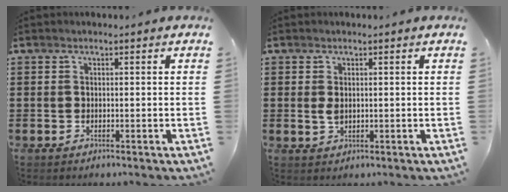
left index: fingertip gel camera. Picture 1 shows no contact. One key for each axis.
{"total": 1.7, "fx": 0.2, "fy": 0.9, "fz": 1.4, "tx": -0.038, "ty": 0.001, "tz": 0.002}